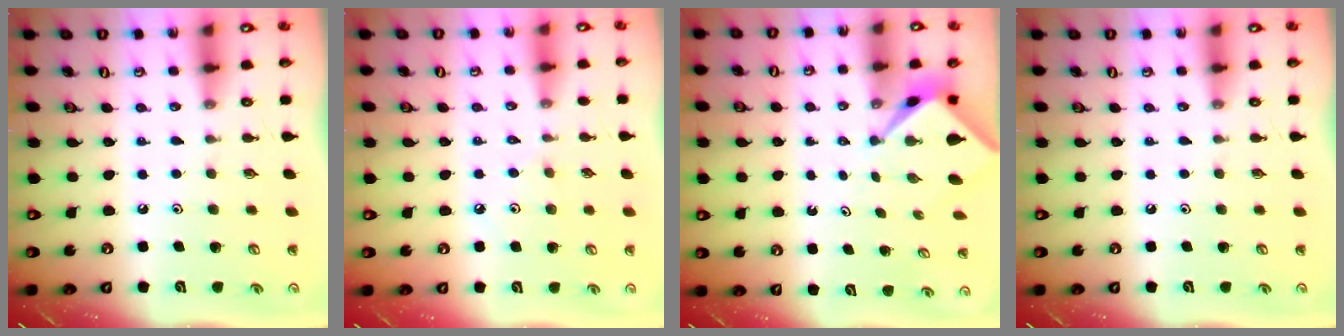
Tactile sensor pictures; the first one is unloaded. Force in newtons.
{"total": 5.4, "press": 5.3, "slide": 1.0}
{"total": 2.2, "press": 2.2, "slide": 0.3}
{"total": 0.0}